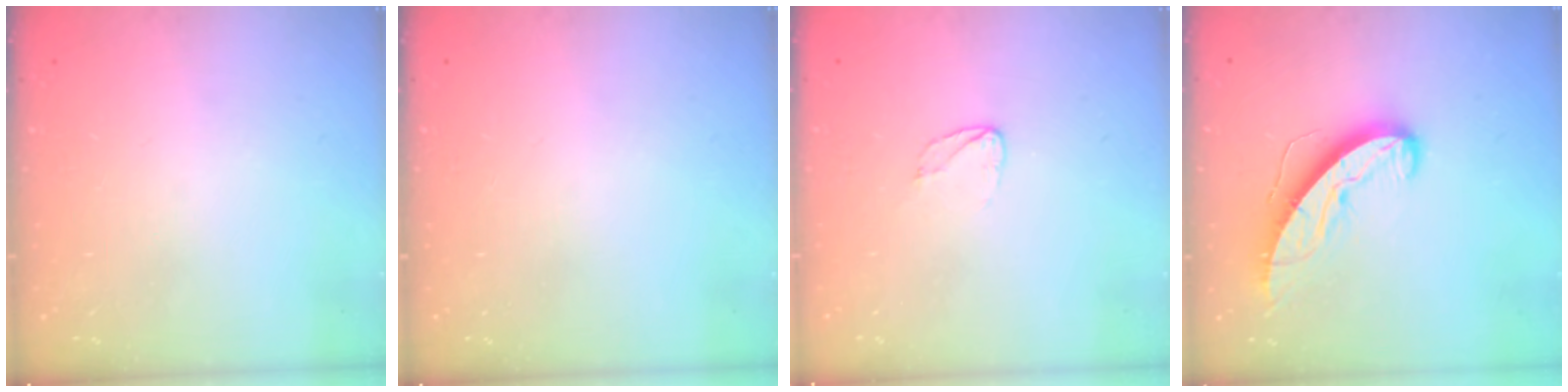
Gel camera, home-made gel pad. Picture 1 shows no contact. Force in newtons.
{"total": 0.0}
{"total": 3.8, "press": 3.8, "slide": 0.3}
{"total": 11.6, "press": 11.5, "slide": 0.9}